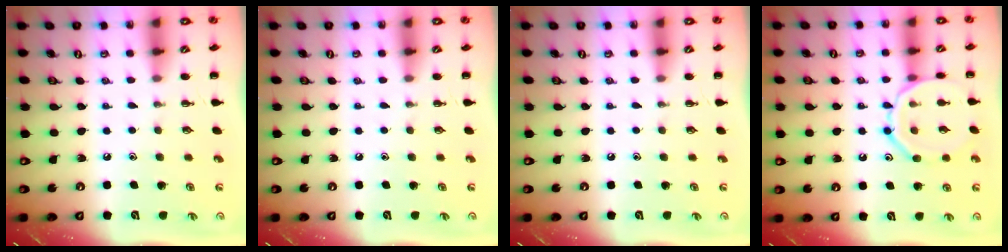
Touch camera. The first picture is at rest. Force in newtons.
{"total": 0.0}
{"total": 0.0}
{"total": 12.6, "press": 12.6, "slide": 0.5}